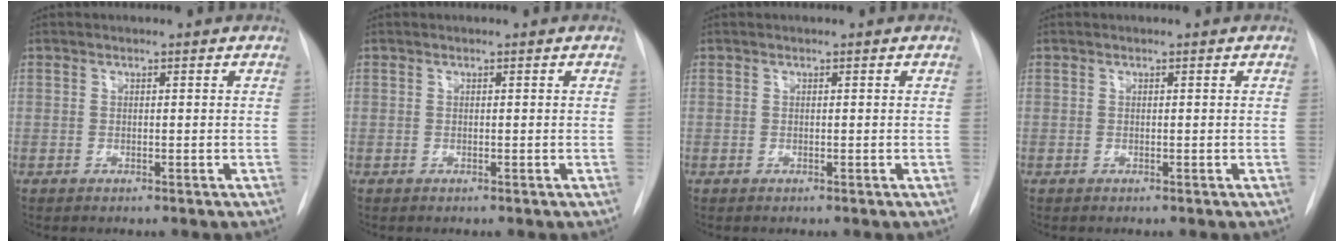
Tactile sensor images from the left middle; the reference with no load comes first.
{"total": 0.0}
{"total": 0.0}
{"total": 0.0}